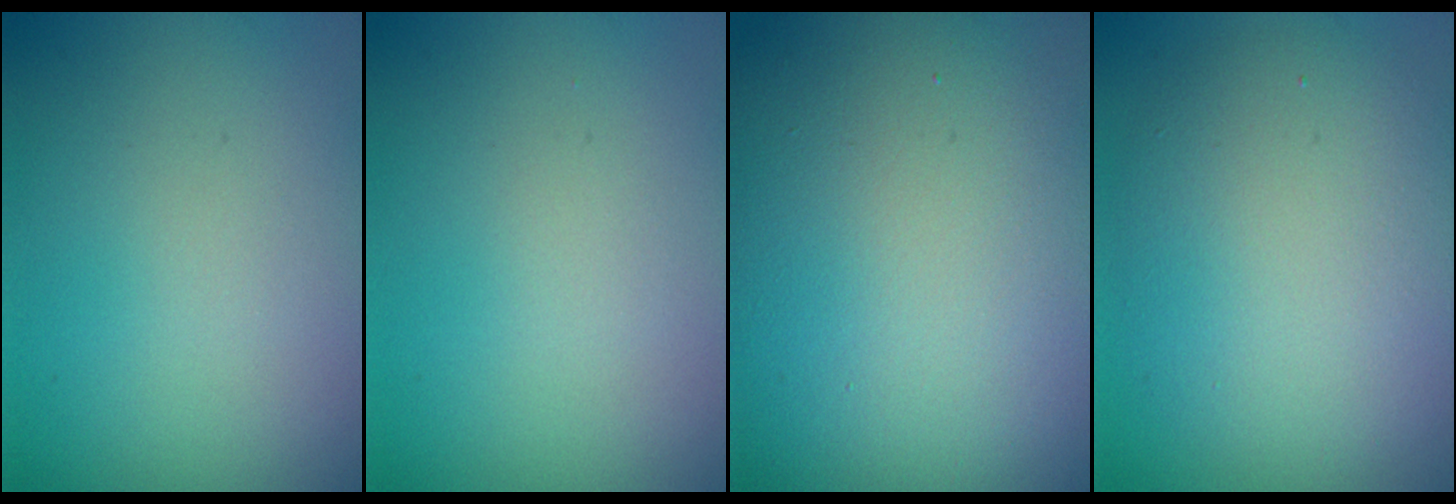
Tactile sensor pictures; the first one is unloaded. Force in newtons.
{"total": 0.6, "press": 0.6, "slide": 0.1}
{"total": 21.2, "press": 21.2, "slide": 1.4}
{"total": 7.9, "press": 7.8, "slide": 0.7}